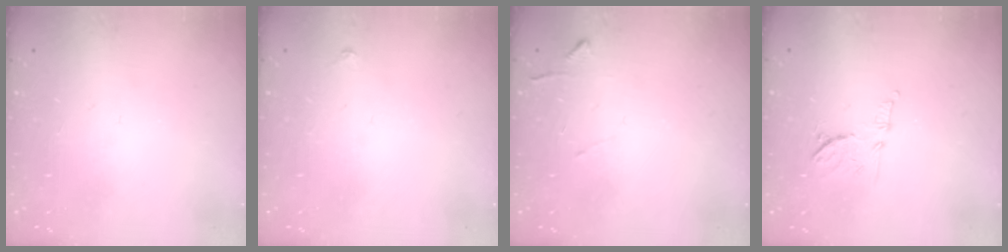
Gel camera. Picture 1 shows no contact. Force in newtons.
{"total": 3.0, "press": 3.0, "slide": 0.5}
{"total": 4.7, "press": 4.6, "slide": 0.6}
{"total": 8.3, "press": 8.3, "slide": 1.1}